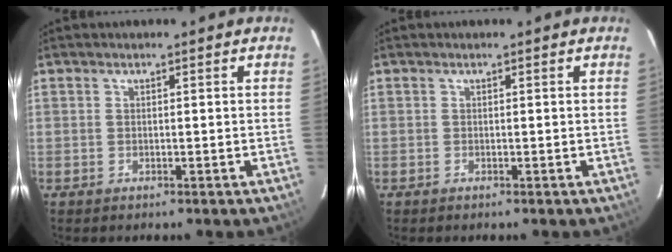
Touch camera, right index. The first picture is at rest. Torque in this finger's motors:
{"motor_torque": [-0.03, 0.00, 0.03, 0.01]}